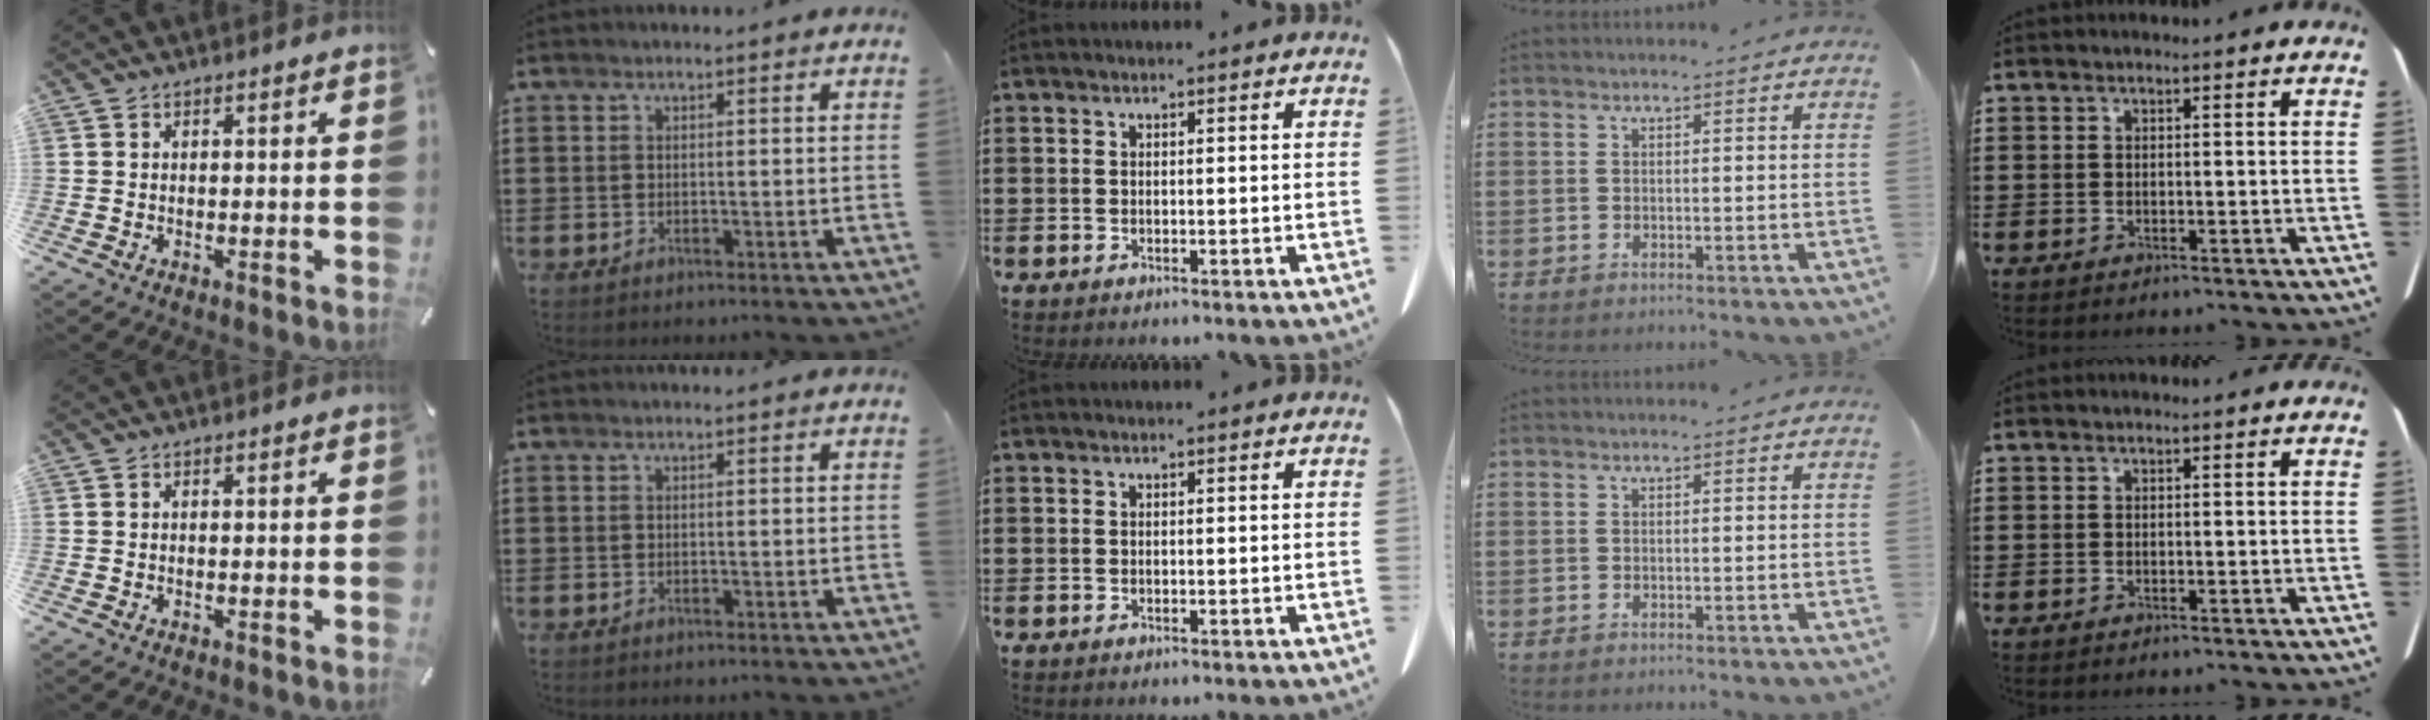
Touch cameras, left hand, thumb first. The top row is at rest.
{}